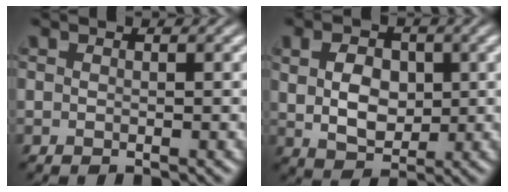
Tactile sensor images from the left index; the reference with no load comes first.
{"total": 4.6, "force": [0.8, 3.2, 3.2], "torque": [-0.065, 0.000, 0.015]}